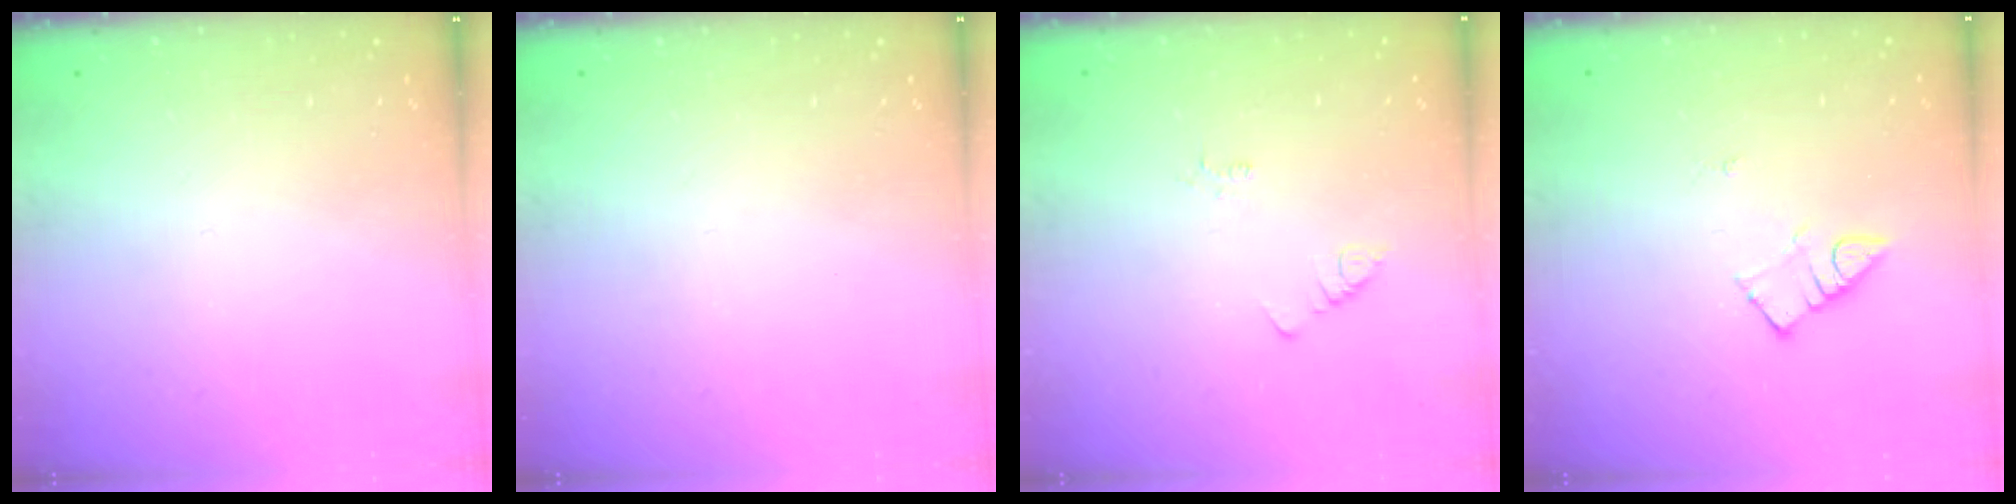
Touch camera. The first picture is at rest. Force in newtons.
{"total": 0.0}
{"total": 1.9, "press": 1.9, "slide": 0.2}
{"total": 3.1, "press": 3.0, "slide": 0.5}